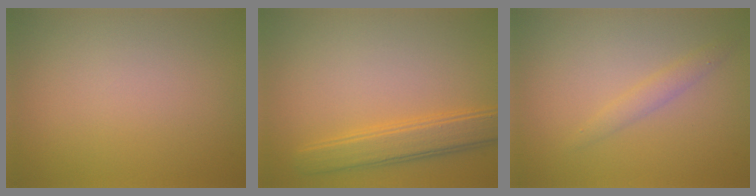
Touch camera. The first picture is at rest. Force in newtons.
{"total": 3.7, "press": 3.7, "slide": 0.1}
{"total": 1.4, "press": 1.4, "slide": 0.1}